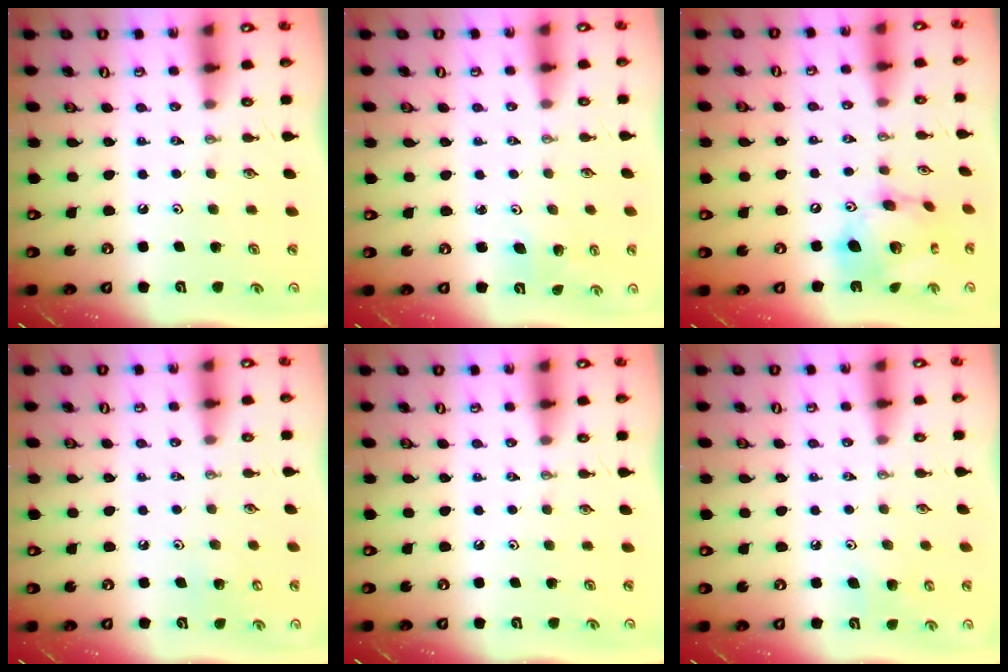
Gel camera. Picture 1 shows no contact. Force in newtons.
{"total": 2.8, "press": 2.5, "slide": 1.3}
{"total": 17.3, "press": 17.3, "slide": 1.6}
{"total": 5.0, "press": 4.9, "slide": 0.4}
{"total": 0.0}
{"total": 6.8, "press": 6.6, "slide": 1.5}